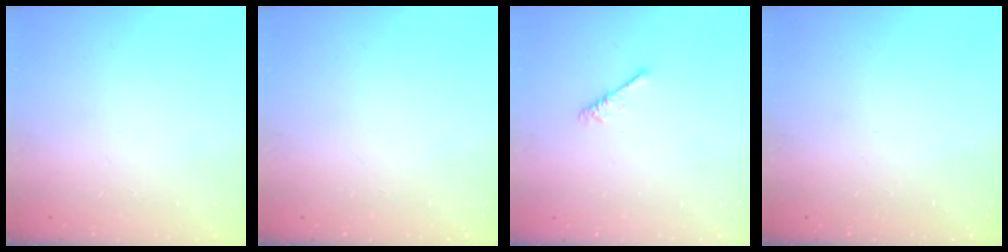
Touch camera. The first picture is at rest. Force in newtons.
{"total": 0.0}
{"total": 2.6, "press": 2.5, "slide": 0.5}
{"total": 0.0}